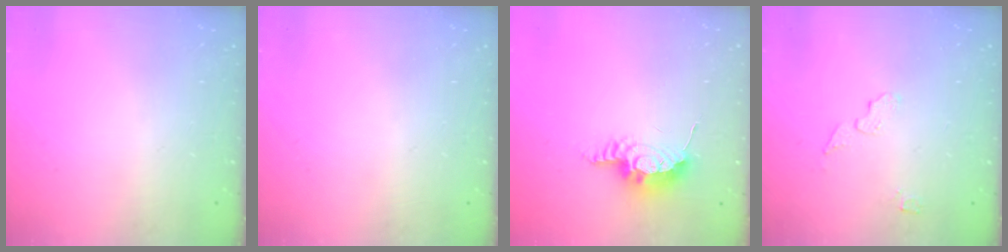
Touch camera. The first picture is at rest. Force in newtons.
{"total": 0.0}
{"total": 8.1, "press": 8.1, "slide": 0.8}
{"total": 4.1, "press": 4.0, "slide": 0.5}